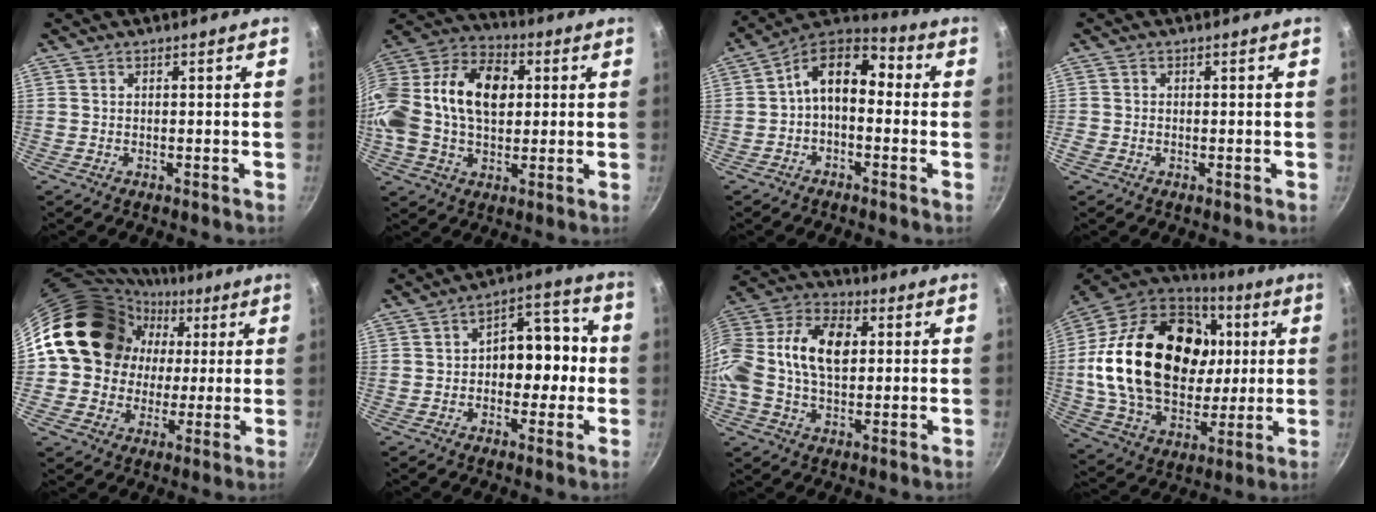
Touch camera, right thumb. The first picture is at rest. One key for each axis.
{"total": 22.8, "fx": 2.7, "fy": 15.4, "fz": 16.6, "tx": -0.309, "ty": 0.039, "tz": 0.031}
{"total": 11.5, "fx": 0.0, "fy": 7.3, "fz": 8.8, "tx": -0.127, "ty": 0.045, "tz": -0.021}
{"total": 1.0, "fx": -0.4, "fy": 0.8, "fz": 0.4, "tx": -0.009, "ty": 0.000, "tz": -0.008}
{"total": 18.7, "fx": 3.2, "fy": 16.2, "fz": 8.7, "tx": -0.125, "ty": 0.033, "tz": 0.052}
{"total": 10.9, "fx": -0.6, "fy": 7.4, "fz": 7.9, "tx": -0.047, "ty": 0.043, "tz": -0.018}
{"total": 18.3, "fx": 1.8, "fy": 11.7, "fz": 13.9, "tx": -0.266, "ty": 0.034, "tz": 0.014}
{"total": 33.6, "fx": 5.2, "fy": 22.9, "fz": 24.0, "tx": -0.416, "ty": 0.012, "tz": 0.096}